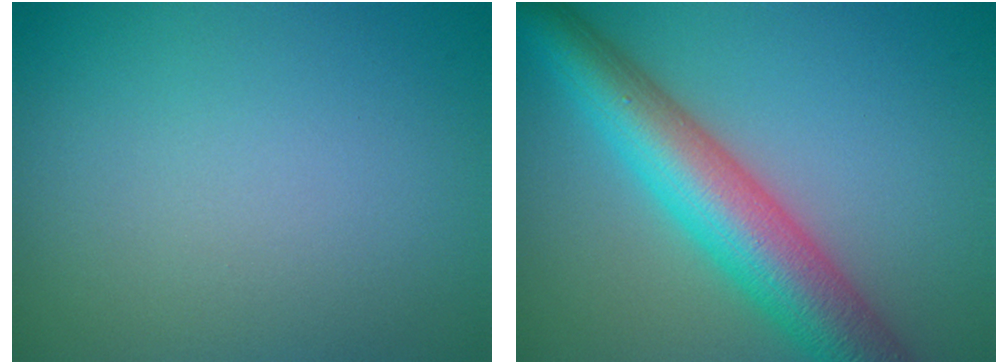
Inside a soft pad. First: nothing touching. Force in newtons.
{"total": 8.3, "press": 8.3, "slide": 0.1}